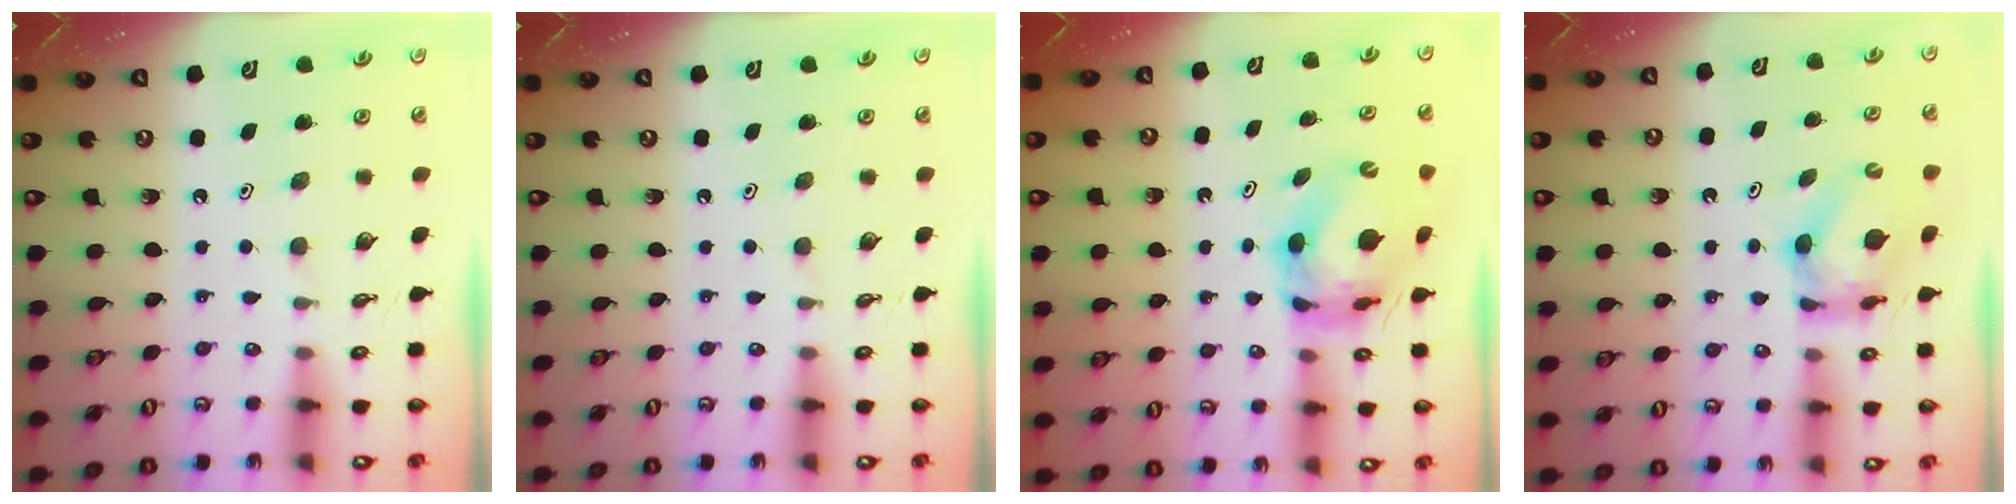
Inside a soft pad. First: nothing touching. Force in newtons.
{"total": 0.0}
{"total": 5.3, "press": 5.3, "slide": 0.6}
{"total": 6.3, "press": 6.3, "slide": 0.4}